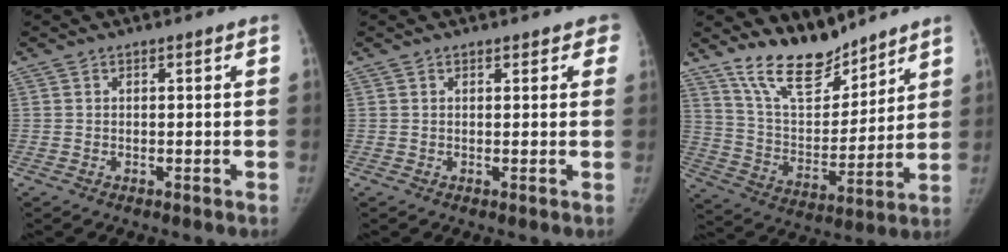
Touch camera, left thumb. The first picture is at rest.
{"total": 2.6, "force": [1.9, 1.4, 0.8], "torque": [0.023, -0.003, 0.011]}
{"total": 14.2, "force": [11.9, 5.2, 5.6], "torque": [-0.064, -0.078, 0.225]}